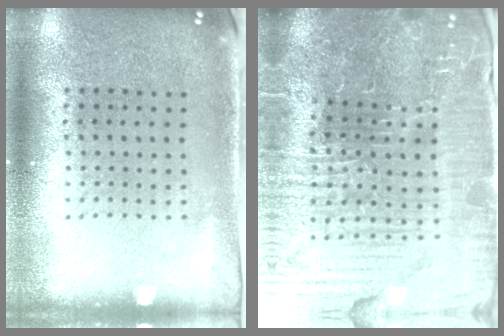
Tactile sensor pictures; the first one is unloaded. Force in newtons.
{"total": 6.3, "press": 5.9, "slide": 2.4}